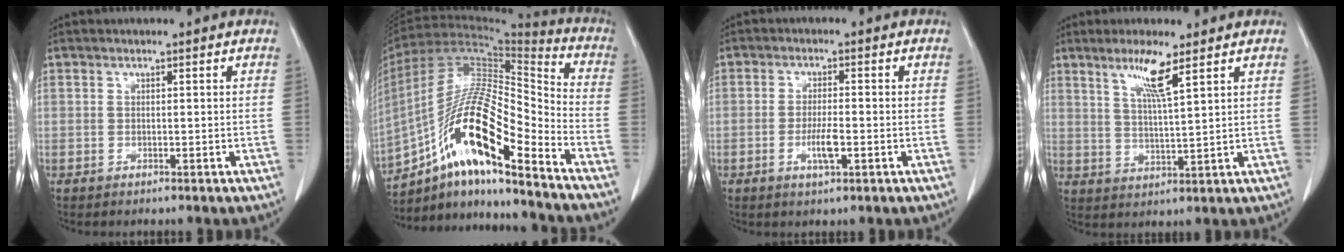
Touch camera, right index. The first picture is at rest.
{"total": 19.4, "force": [-10.9, 3.2, 15.7], "torque": [-0.313, 0.006, -0.196]}
{"total": 3.8, "force": [-1.2, 0.7, 3.6], "torque": [-0.070, -0.003, -0.021]}
{"total": 6.1, "force": [3.7, -0.4, 4.8], "torque": [-0.093, -0.007, 0.070]}